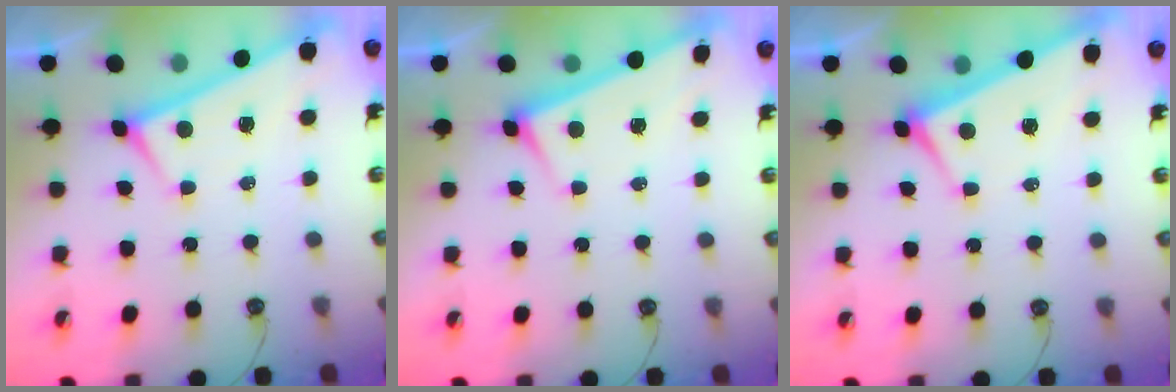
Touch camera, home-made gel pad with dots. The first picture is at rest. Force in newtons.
{"total": 3.0, "press": 3.0, "slide": 0.2}
{"total": 3.4, "press": 3.4, "slide": 0.5}